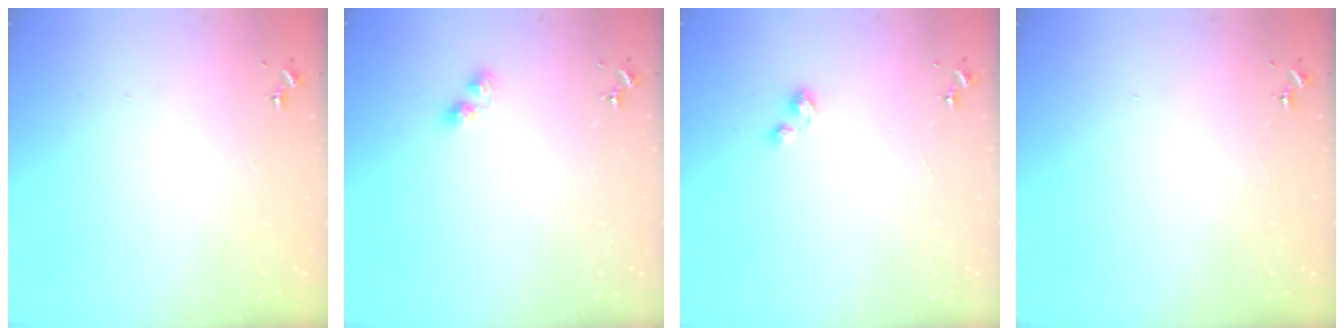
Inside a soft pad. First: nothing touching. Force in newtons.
{"total": 3.6, "press": 3.6, "slide": 0.4}
{"total": 3.2, "press": 3.2, "slide": 0.2}
{"total": 0.0}